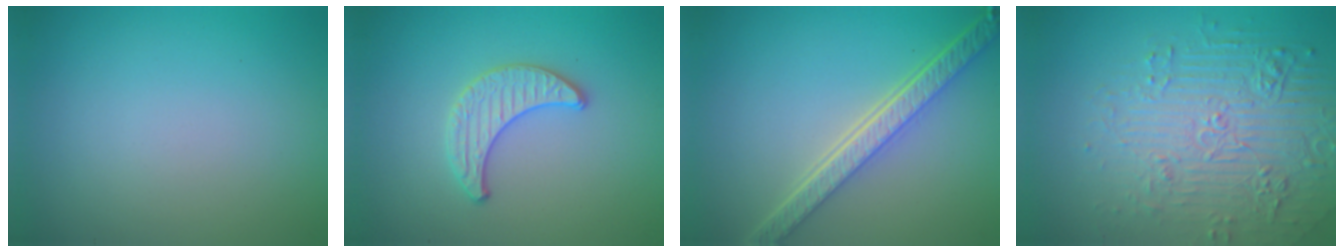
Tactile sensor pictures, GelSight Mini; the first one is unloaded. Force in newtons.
{"total": 2.0, "press": 2.0, "slide": 0.1}
{"total": 5.7, "press": 4.2, "slide": 3.9}
{"total": 6.9, "press": 5.3, "slide": 4.4}